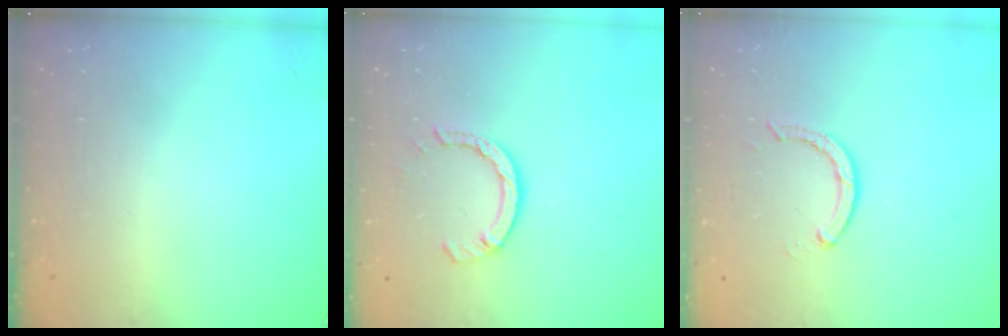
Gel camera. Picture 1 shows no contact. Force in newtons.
{"total": 5.5, "press": 5.5, "slide": 0.6}
{"total": 2.9, "press": 2.9, "slide": 0.4}